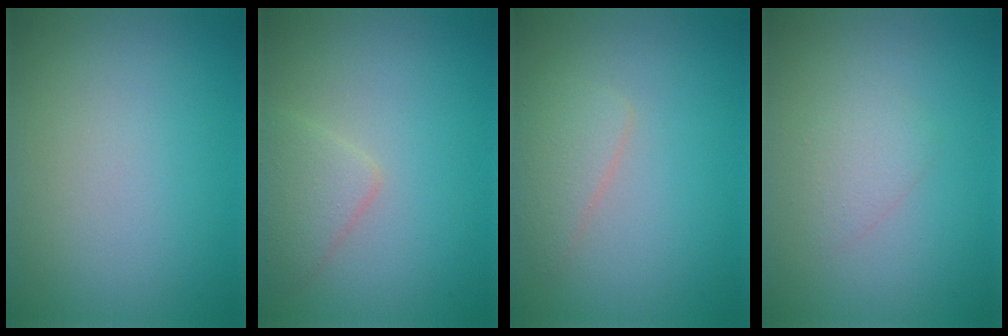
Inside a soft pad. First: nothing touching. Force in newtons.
{"total": 2.3, "press": 2.3, "slide": 0.1}
{"total": 2.2, "press": 2.2, "slide": 0.0}
{"total": 1.6, "press": 1.6, "slide": 0.0}